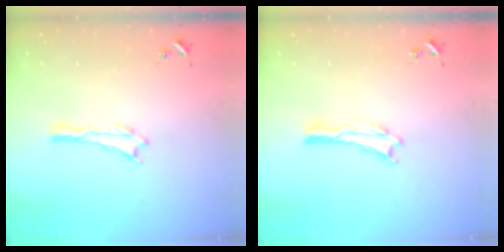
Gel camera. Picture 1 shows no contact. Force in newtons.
{"total": 0.0}